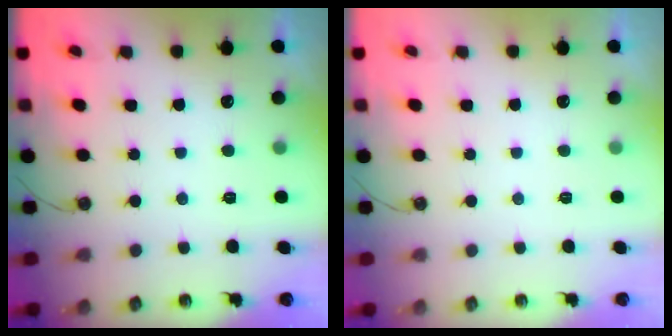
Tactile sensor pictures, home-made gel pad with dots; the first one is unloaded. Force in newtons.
{"total": 0.0}